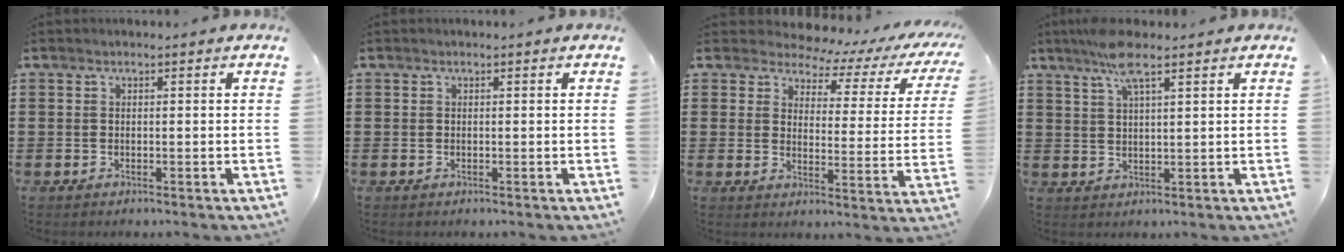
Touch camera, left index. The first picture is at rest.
{"total": 0.0}
{"total": 3.6, "force": [3.2, 1.3, 1.0], "torque": [-0.036, -0.029, 0.047]}
{"total": 6.5, "force": [4.3, 1.2, 4.7], "torque": [-0.102, 0.003, 0.077]}